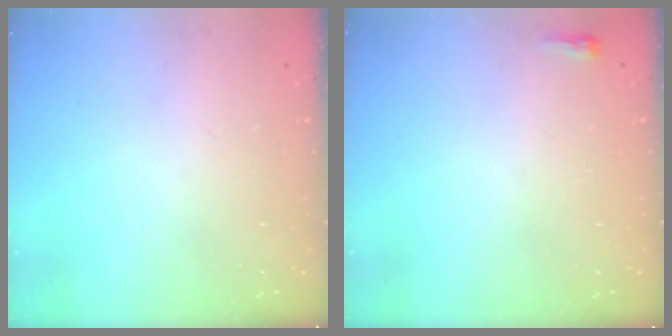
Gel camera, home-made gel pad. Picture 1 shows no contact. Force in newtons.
{"total": 2.4, "press": 2.4, "slide": 0.6}